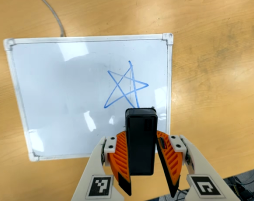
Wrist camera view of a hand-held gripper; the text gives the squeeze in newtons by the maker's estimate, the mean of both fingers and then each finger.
{"total": 4.9, "left": 4.4, "right": 5.5}